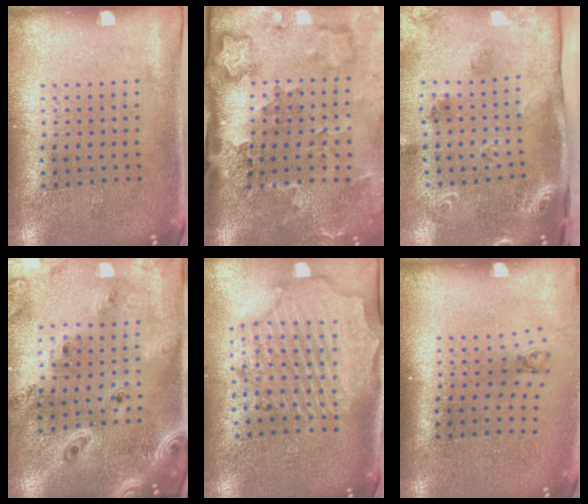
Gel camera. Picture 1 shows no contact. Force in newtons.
{"total": 3.5, "press": 2.2, "slide": 2.7}
{"total": 2.1, "press": 1.8, "slide": 1.1}
{"total": 2.5, "press": 2.3, "slide": 1.1}
{"total": 2.9, "press": 2.6, "slide": 1.3}
{"total": 0.8, "press": 0.3, "slide": 0.8}